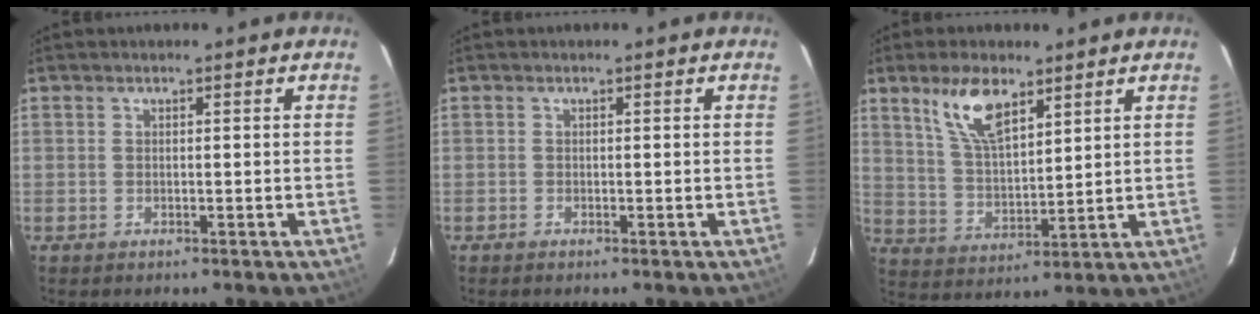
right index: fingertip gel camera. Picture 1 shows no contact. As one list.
[{"total": 0.0}, {"total": 9.9, "force": [6.1, 4.0, 6.8], "torque": [-0.128, 0.009, 0.126]}]